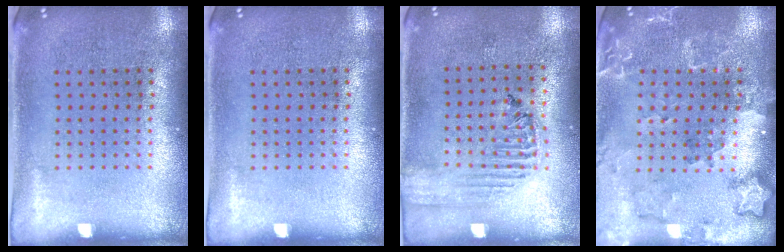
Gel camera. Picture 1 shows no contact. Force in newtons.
{"total": 0.0}
{"total": 1.6, "press": 1.6, "slide": 0.4}
{"total": 1.8, "press": 1.7, "slide": 0.4}